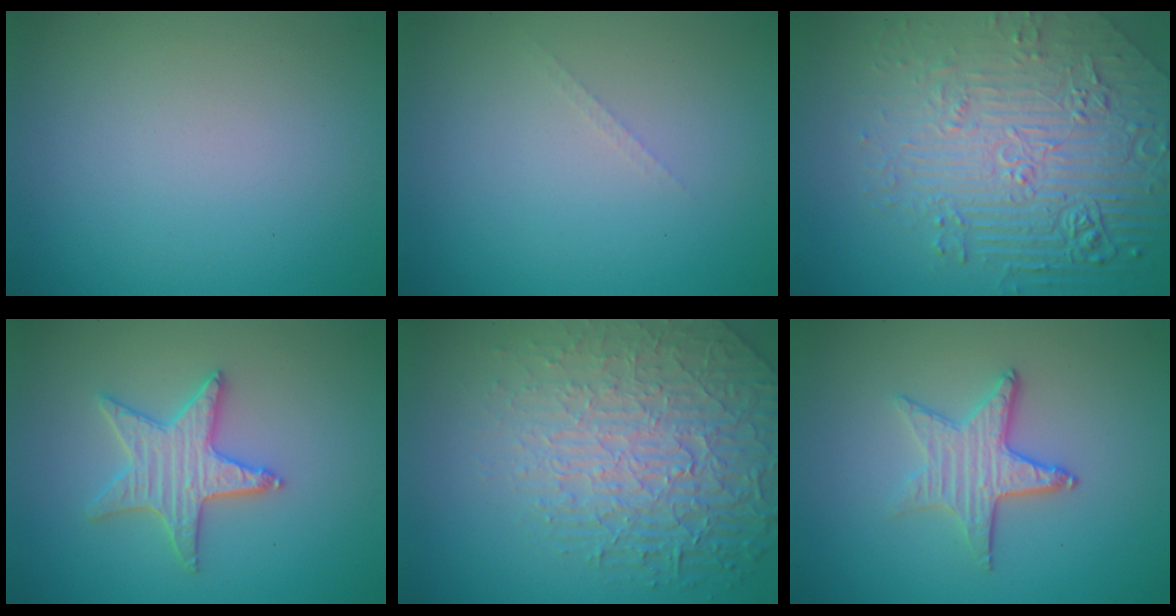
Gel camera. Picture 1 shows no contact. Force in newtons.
{"total": 0.6, "press": 0.6, "slide": 0.1}
{"total": 8.9, "press": 6.1, "slide": 6.5}
{"total": 3.5, "press": 3.4, "slide": 0.8}
{"total": 6.8, "press": 5.5, "slide": 4.1}
{"total": 3.5, "press": 2.9, "slide": 2.0}